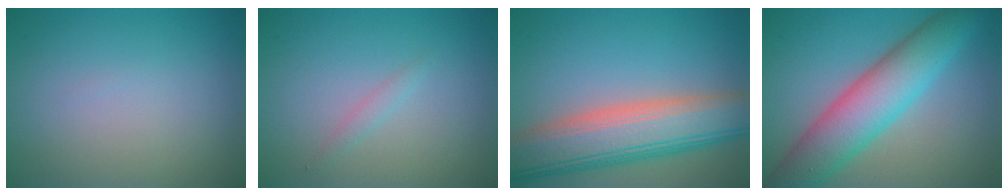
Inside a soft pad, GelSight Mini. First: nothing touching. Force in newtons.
{"total": 0.9, "press": 0.9, "slide": 0.1}
{"total": 10.0, "press": 10.0, "slide": 0.7}
{"total": 8.4, "press": 8.4, "slide": 0.3}